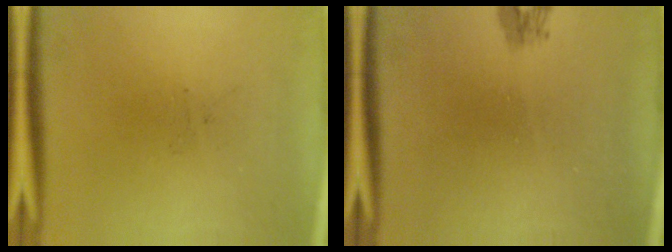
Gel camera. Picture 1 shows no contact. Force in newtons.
{"total": 1.1}